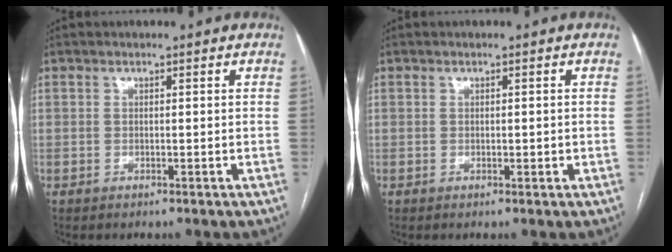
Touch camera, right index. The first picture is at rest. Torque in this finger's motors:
{"motor_torque": [-0.20, 0.11, 0.01, 0.00]}